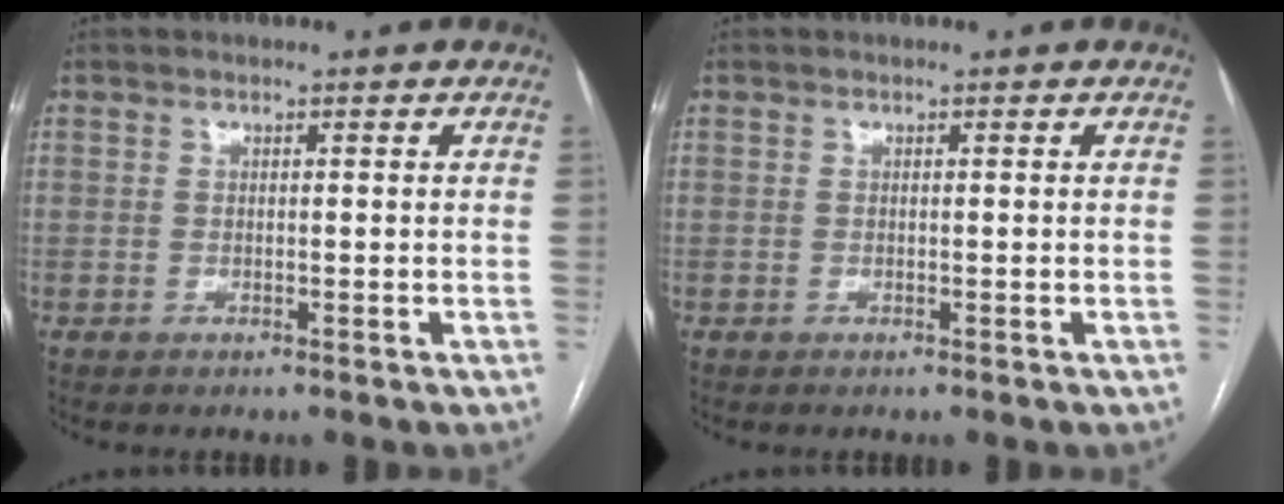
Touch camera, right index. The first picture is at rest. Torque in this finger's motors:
{"motor_torque": [0.03, 0.04, -0.02, 0.00]}